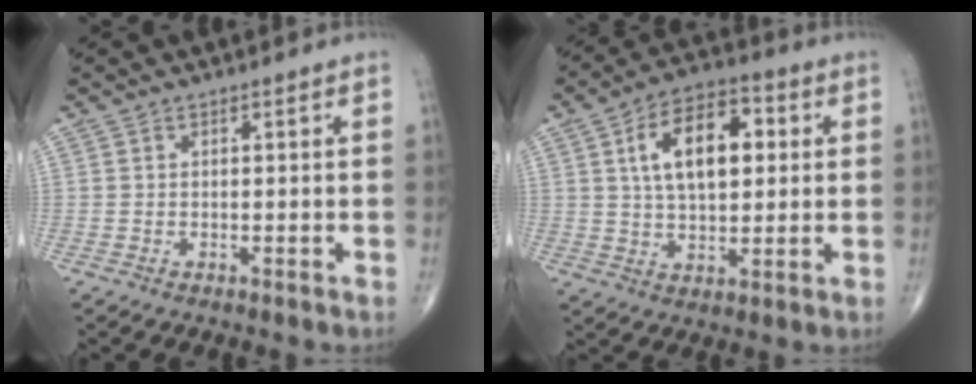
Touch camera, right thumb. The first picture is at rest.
{"total": 14.1, "force": [3.3, 7.6, 11.4], "torque": [-0.168, 0.009, 0.050]}